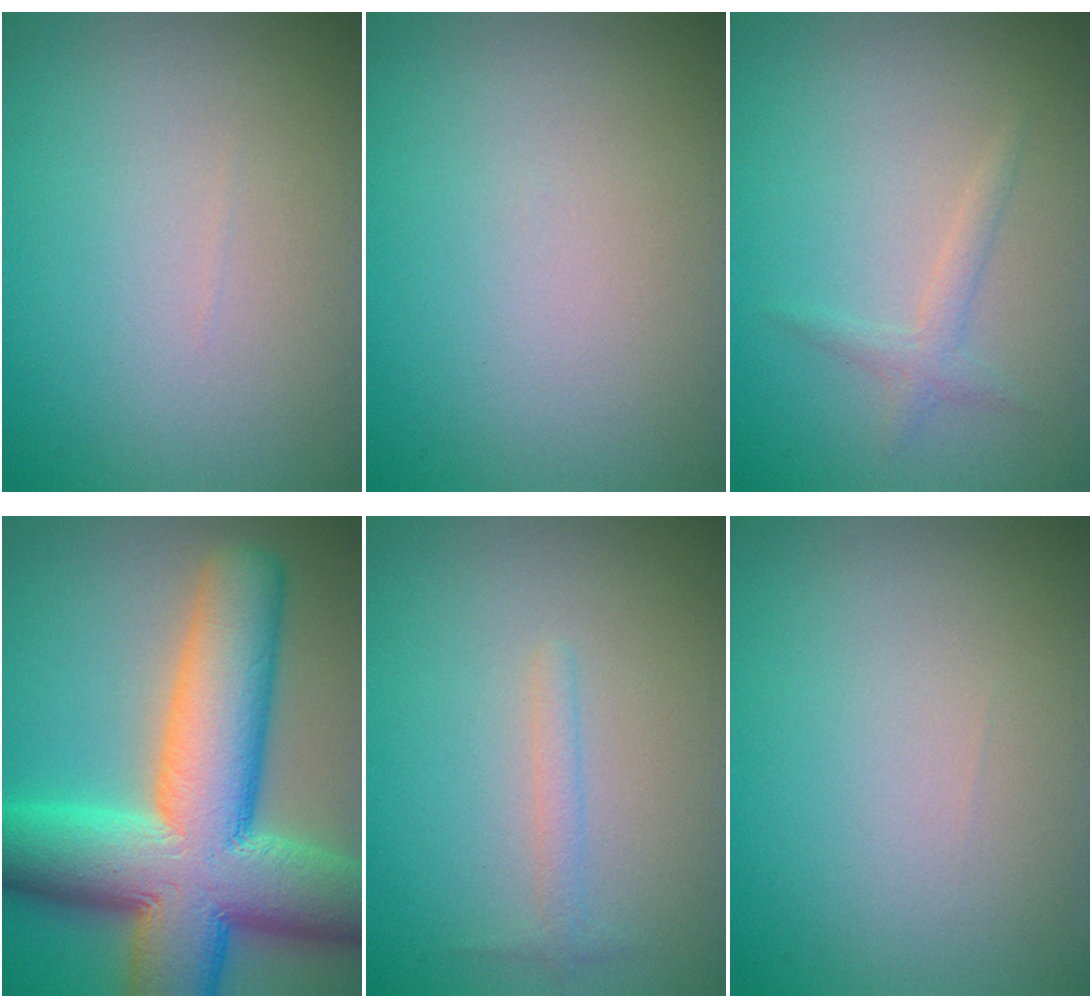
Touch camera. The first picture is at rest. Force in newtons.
{"total": 0.0}
{"total": 1.3, "press": 1.3, "slide": 0.0}
{"total": 15.9, "press": 15.9, "slide": 0.7}
{"total": 1.1, "press": 1.1, "slide": 0.0}
{"total": 0.0}